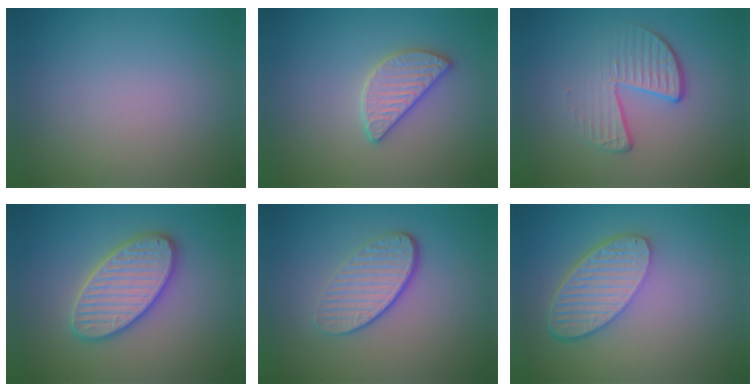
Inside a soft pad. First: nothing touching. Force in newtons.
{"total": 2.8, "press": 2.8, "slide": 0.5}
{"total": 3.9, "press": 2.7, "slide": 2.8}
{"total": 5.8, "press": 5.8, "slide": 0.7}
{"total": 4.1, "press": 3.0, "slide": 2.8}
{"total": 6.1, "press": 4.7, "slide": 3.9}